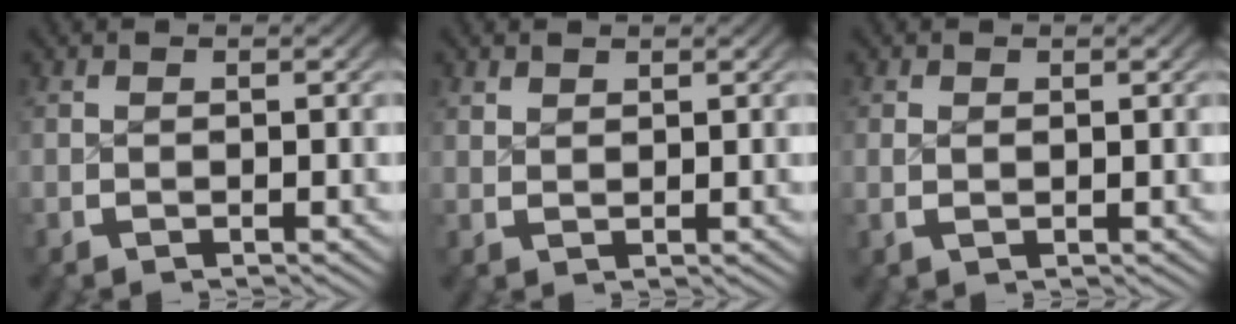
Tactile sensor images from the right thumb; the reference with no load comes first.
{"total": 1.2, "force": [1.2, 0.0, 0.1], "torque": [0.004, 0.001, 0.028]}
{"total": 0.7, "force": [0.3, 0.2, 0.6], "torque": [-0.016, -0.005, 0.011]}